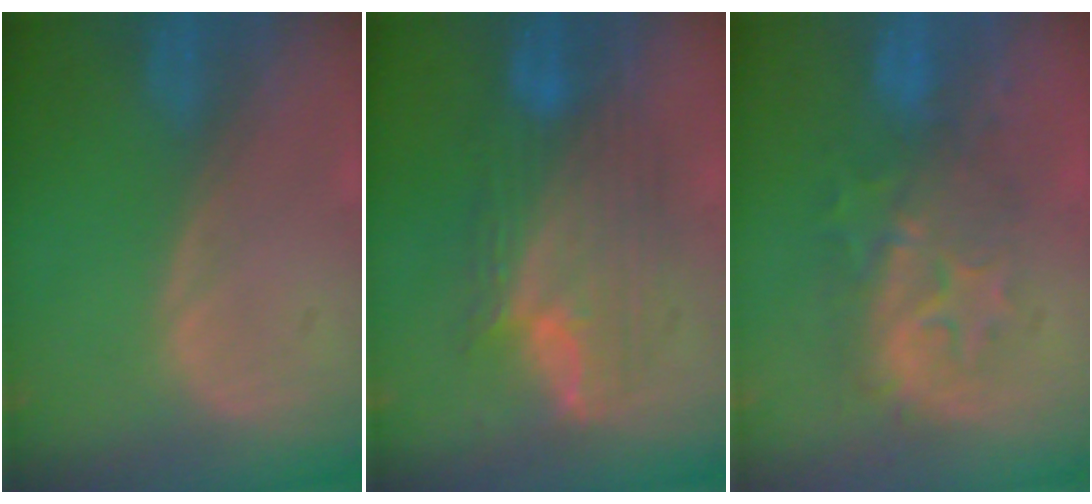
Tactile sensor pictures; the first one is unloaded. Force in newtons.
{"total": 8.6, "press": 8.6, "slide": 0.3}
{"total": 8.1, "press": 8.1, "slide": 0.8}